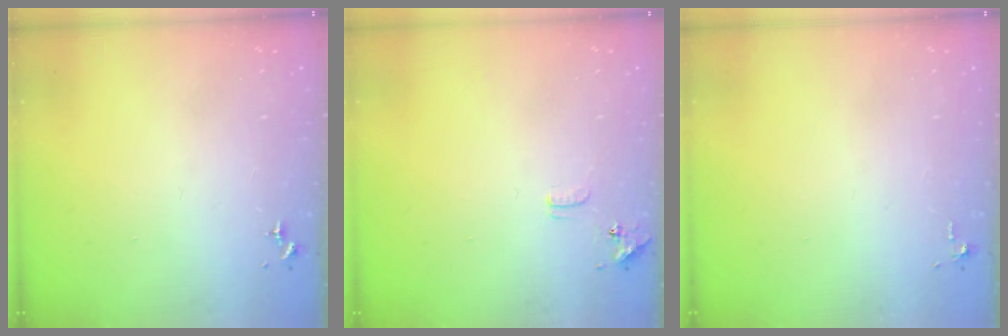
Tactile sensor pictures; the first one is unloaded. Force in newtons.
{"total": 6.9, "press": 6.9, "slide": 0.8}
{"total": 3.8, "press": 3.8, "slide": 0.6}